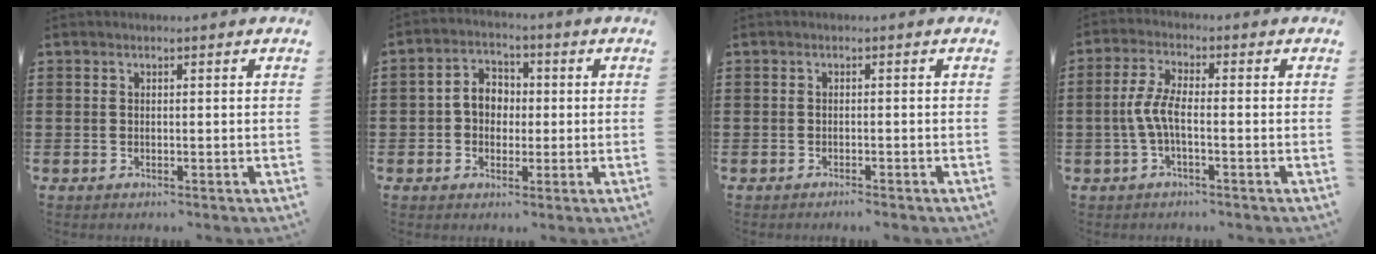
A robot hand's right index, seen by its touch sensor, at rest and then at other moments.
{"total": 4.7, "force": [-0.3, 3.8, 2.6], "torque": [-0.062, 0.012, -0.009]}
{"total": 0.8, "force": [-0.7, 0.0, 0.3], "torque": [-0.007, -0.003, -0.014]}
{"total": 4.7, "force": [-1.3, 1.4, 4.4], "torque": [-0.113, -0.008, -0.035]}